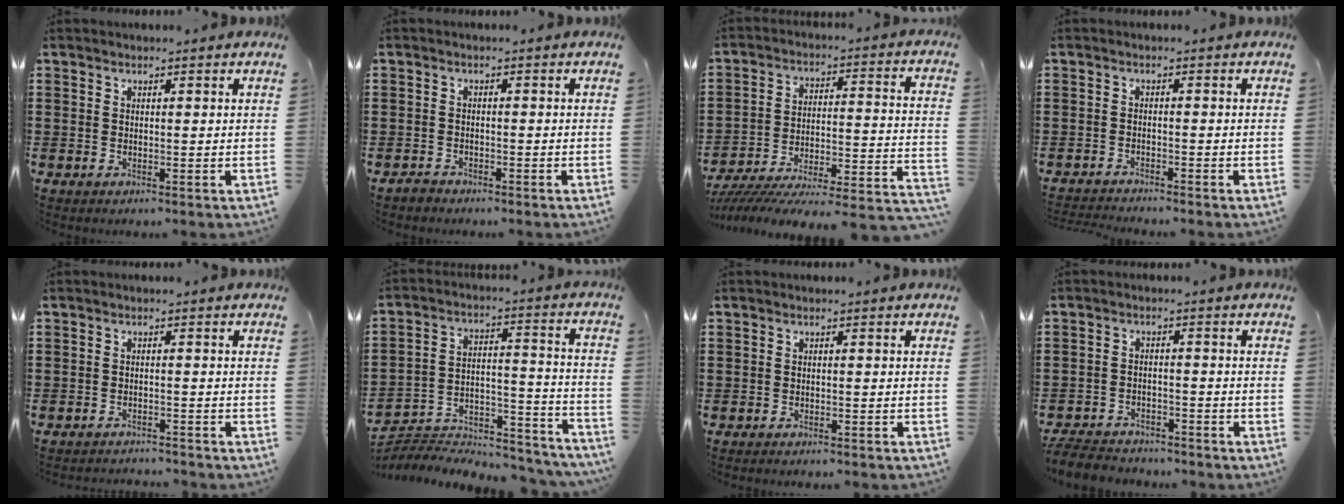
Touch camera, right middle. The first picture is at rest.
{"total": 1.4, "force": [-1.3, 0.6, -0.1], "torque": [-0.002, 0.006, -0.030]}
{"total": 4.2, "force": [-3.7, 0.4, 1.9], "torque": [-0.032, -0.023, -0.081]}
{"total": 2.0, "force": [-2.0, 0.1, -0.1], "torque": [-0.004, 0.000, -0.042]}
{"total": 2.1, "force": [-2.1, 0.1, -0.1], "torque": [-0.005, 0.003, -0.046]}
{"total": 4.7, "force": [-4.5, 1.4, 0.4], "torque": [-0.005, -0.001, -0.095]}
{"total": 1.1, "force": [-1.1, 0.0, 0.0], "torque": [-0.003, 0.002, -0.023]}
{"total": 4.9, "force": [-4.8, 1.2, 0.5], "torque": [-0.018, 0.007, -0.100]}